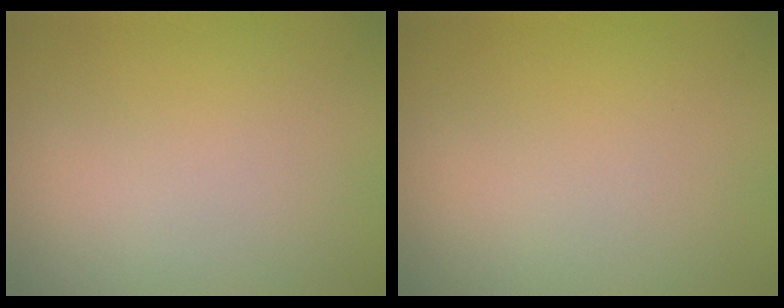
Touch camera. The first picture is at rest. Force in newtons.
{"total": 0.0}